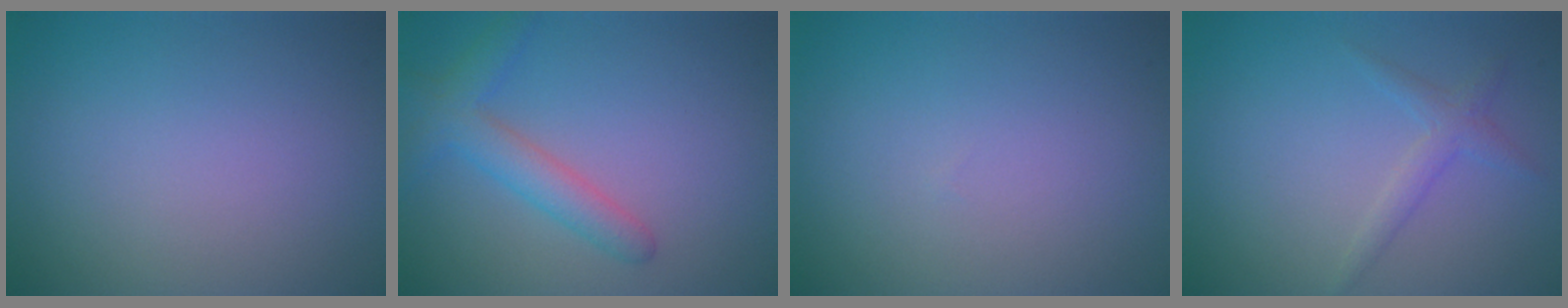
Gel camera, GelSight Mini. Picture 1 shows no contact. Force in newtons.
{"total": 3.3, "press": 3.3, "slide": 0.2}
{"total": 0.0}
{"total": 1.6, "press": 1.6, "slide": 0.1}